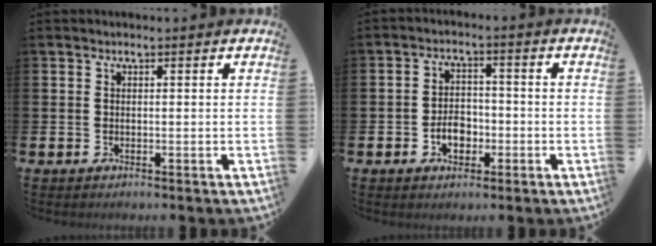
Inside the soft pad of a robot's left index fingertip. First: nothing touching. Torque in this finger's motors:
{"motor_torque": [0.84, 0.34, 0.07, 0.12]}